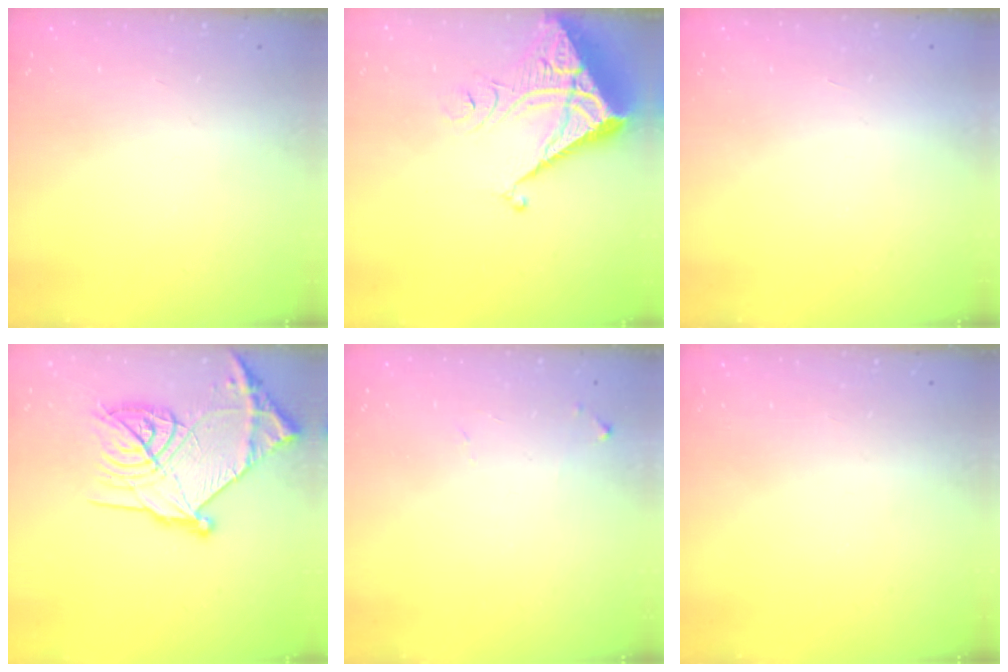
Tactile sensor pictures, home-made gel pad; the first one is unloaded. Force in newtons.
{"total": 7.4, "press": 7.3, "slide": 0.8}
{"total": 1.5, "press": 1.5, "slide": 0.1}
{"total": 23.6, "press": 23.5, "slide": 2.1}
{"total": 5.4, "press": 5.4, "slide": 0.4}
{"total": 0.0}